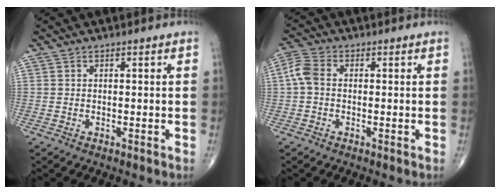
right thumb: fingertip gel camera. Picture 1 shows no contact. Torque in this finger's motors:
{"motor_torque": [-0.47, 0.50, 0.02, -0.05, 0.09]}